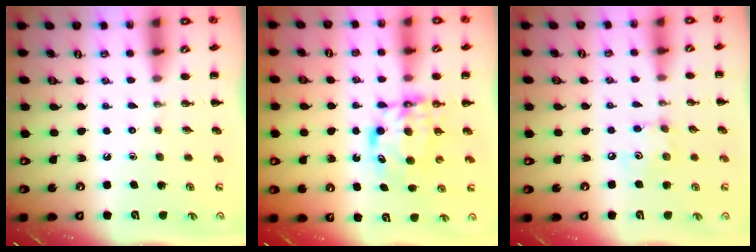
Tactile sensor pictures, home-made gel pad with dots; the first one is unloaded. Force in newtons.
{"total": 8.3, "press": 8.2, "slide": 1.1}
{"total": 5.2, "press": 5.2, "slide": 0.8}